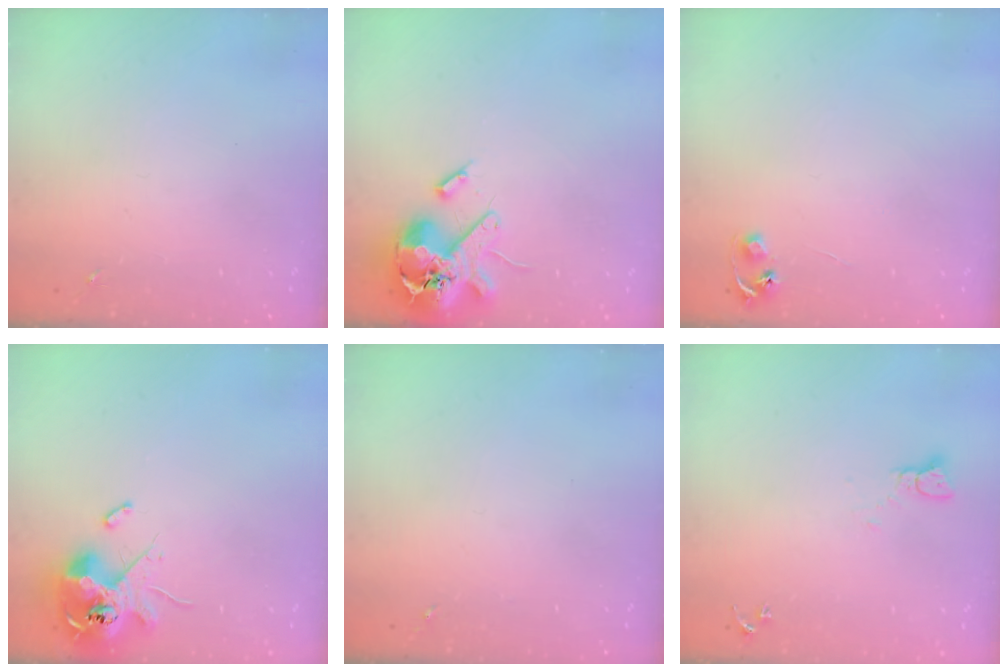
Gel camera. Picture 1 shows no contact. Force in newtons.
{"total": 16.0, "press": 15.8, "slide": 2.6}
{"total": 4.8, "press": 4.7, "slide": 0.5}
{"total": 12.8, "press": 12.6, "slide": 2.2}
{"total": 0.0}
{"total": 2.1, "press": 2.1, "slide": 0.2}